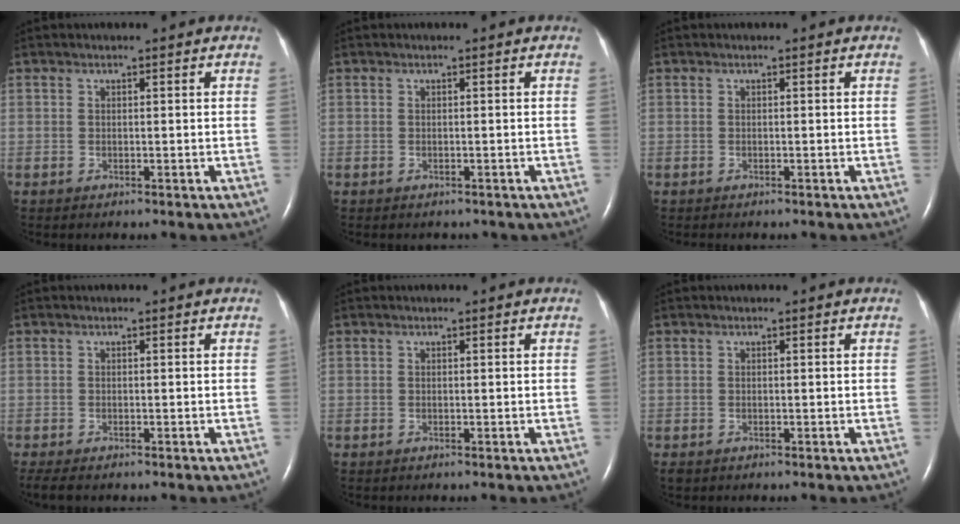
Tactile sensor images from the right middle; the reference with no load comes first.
{"total": 1.9, "force": [-1.5, 0.9, 0.5], "torque": [-0.011, -0.002, -0.015]}
{"total": 0.5, "force": [-0.5, 0.1, 0.2], "torque": [-0.006, -0.001, -0.005]}
{"total": 3.1, "force": [-2.4, 1.0, 1.7], "torque": [-0.036, -0.012, -0.035]}
{"total": 0.0}
{"total": 0.6, "force": [-0.4, 0.4, 0.2], "torque": [-0.008, -0.001, -0.005]}